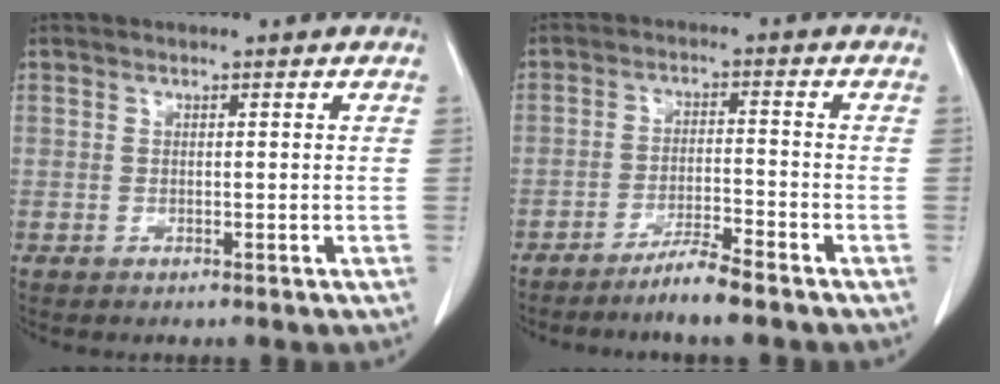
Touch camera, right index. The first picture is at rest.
{"total": 4.8, "force": [-3.9, -0.3, 2.7], "torque": [-0.051, -0.012, -0.075]}